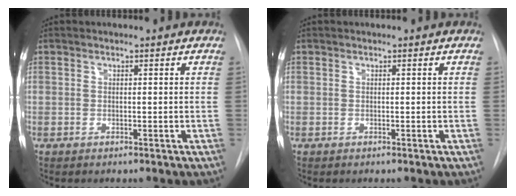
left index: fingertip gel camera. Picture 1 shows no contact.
{"total": 0.0}